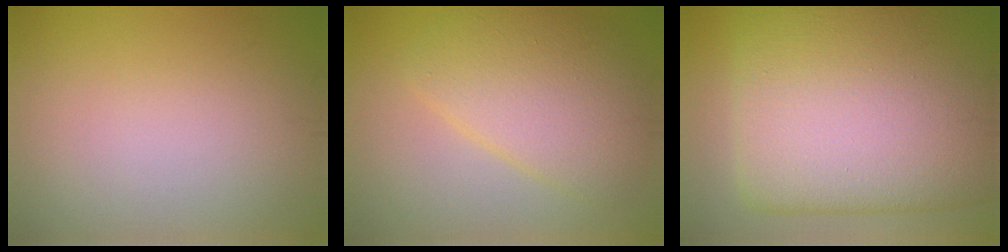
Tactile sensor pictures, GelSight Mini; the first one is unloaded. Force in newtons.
{"total": 5.8, "press": 5.8, "slide": 0.1}
{"total": 20.1, "press": 20.1, "slide": 0.5}